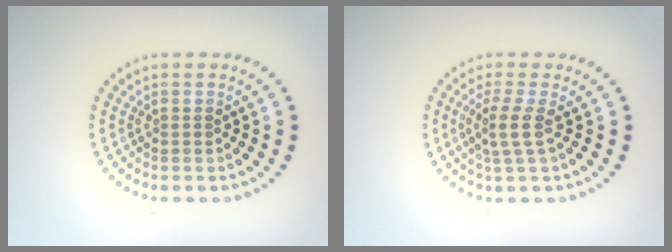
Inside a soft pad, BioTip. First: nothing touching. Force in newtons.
{"total": 2.2, "press": 1.6, "slide": 1.5}